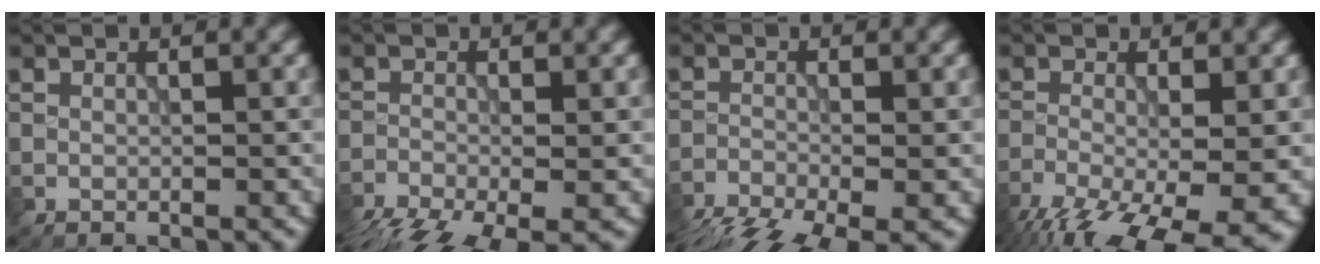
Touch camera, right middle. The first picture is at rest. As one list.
[{"total": 7.8, "force": [-5.7, 2.5, 4.8], "torque": [-0.103, -0.039, -0.095]}, {"total": 8.5, "force": [-6.7, 2.6, 4.6], "torque": [-0.091, -0.037, -0.111]}, {"total": 13.0, "force": [-7.9, 5.0, 9.1], "torque": [-0.159, -0.047, -0.104]}]